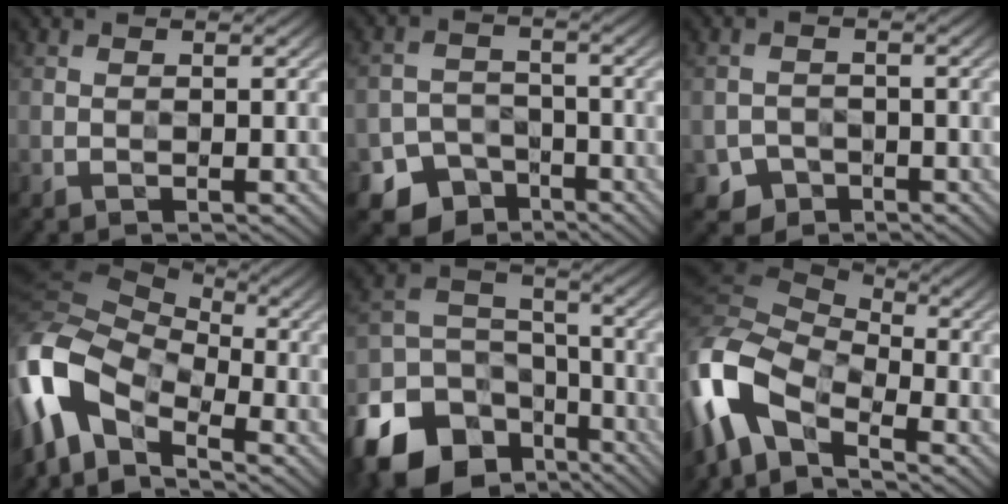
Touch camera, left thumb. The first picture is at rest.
{"total": 6.8, "force": [-4.5, 4.7, 1.9], "torque": [-0.026, -0.011, -0.079]}
{"total": 2.7, "force": [-1.7, 2.0, 0.6], "torque": [-0.004, -0.005, -0.036]}
{"total": 13.6, "force": [-3.6, 8.5, 9.9], "torque": [-0.243, -0.012, -0.078]}
{"total": 17.2, "force": [-10.3, 11.5, 7.6], "torque": [-0.208, -0.052, -0.170]}
{"total": 12.4, "force": [-5.0, 6.6, 9.2], "torque": [-0.221, -0.005, -0.111]}